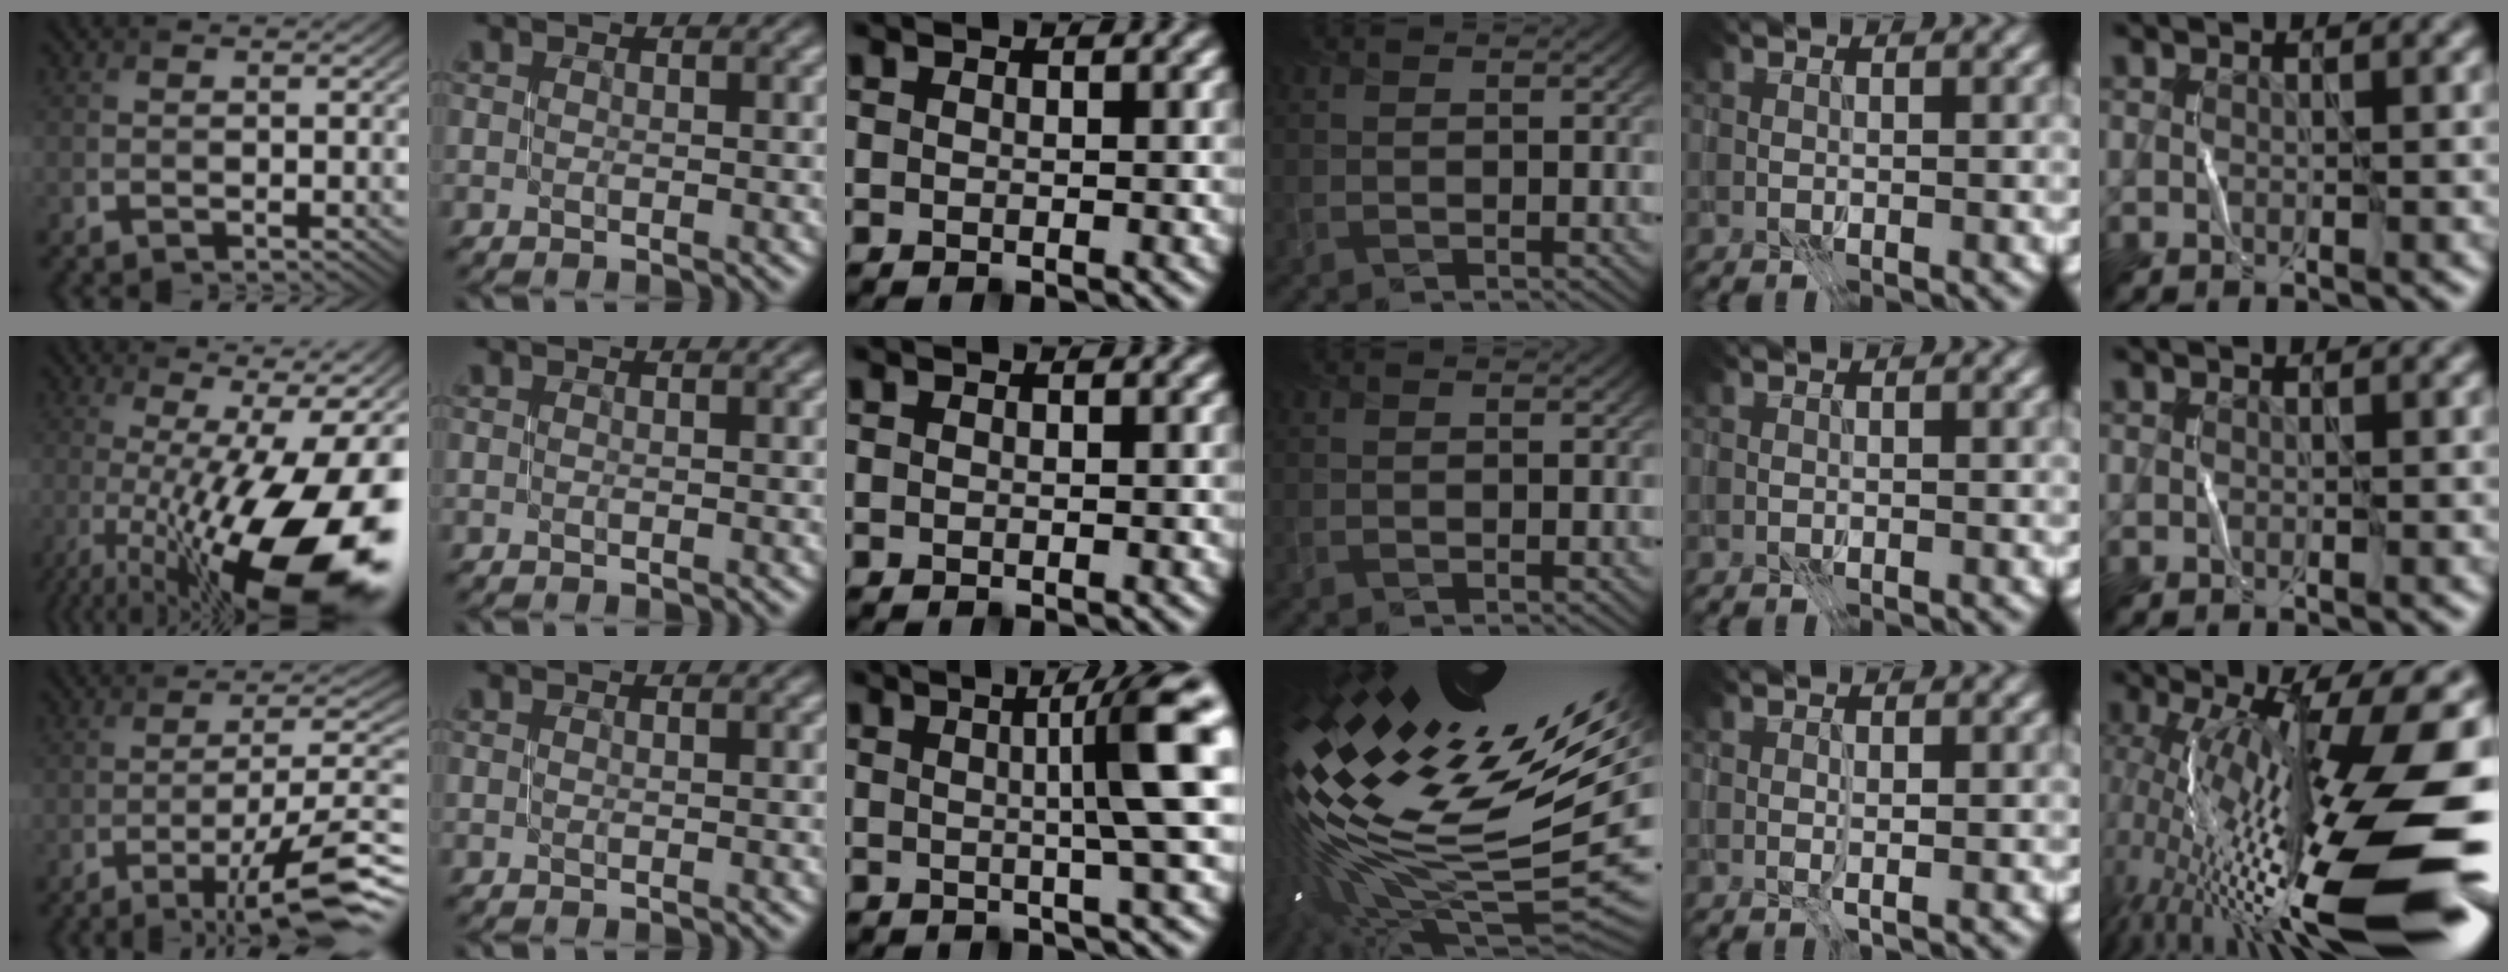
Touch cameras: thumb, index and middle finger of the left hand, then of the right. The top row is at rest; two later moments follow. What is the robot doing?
{"motion": "open", "object": "stapler"}